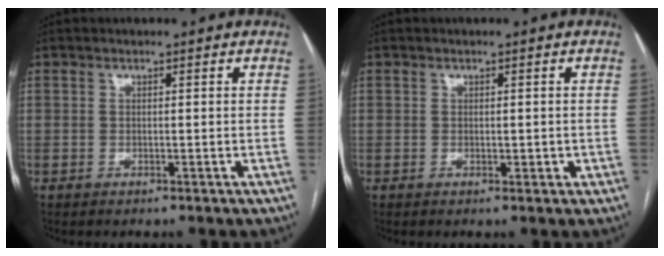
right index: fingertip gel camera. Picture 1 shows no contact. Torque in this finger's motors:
{"motor_torque": [-0.16, 0.04, 0.00, 0.01]}